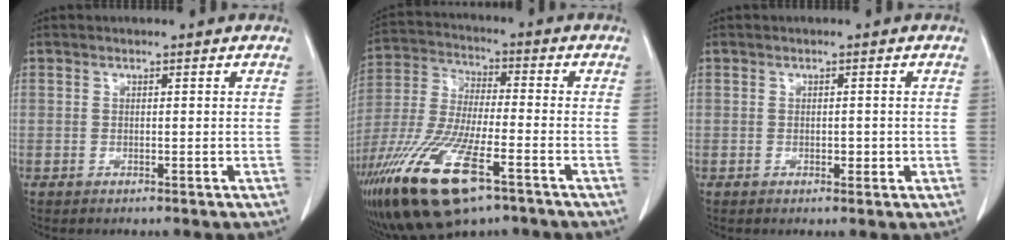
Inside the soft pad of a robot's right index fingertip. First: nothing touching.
{"total": 18.0, "force": [-10.1, 4.6, 14.2], "torque": [-0.317, -0.038, -0.184]}
{"total": 1.3, "force": [-0.3, 0.9, 1.0], "torque": [-0.011, 0.001, -0.002]}